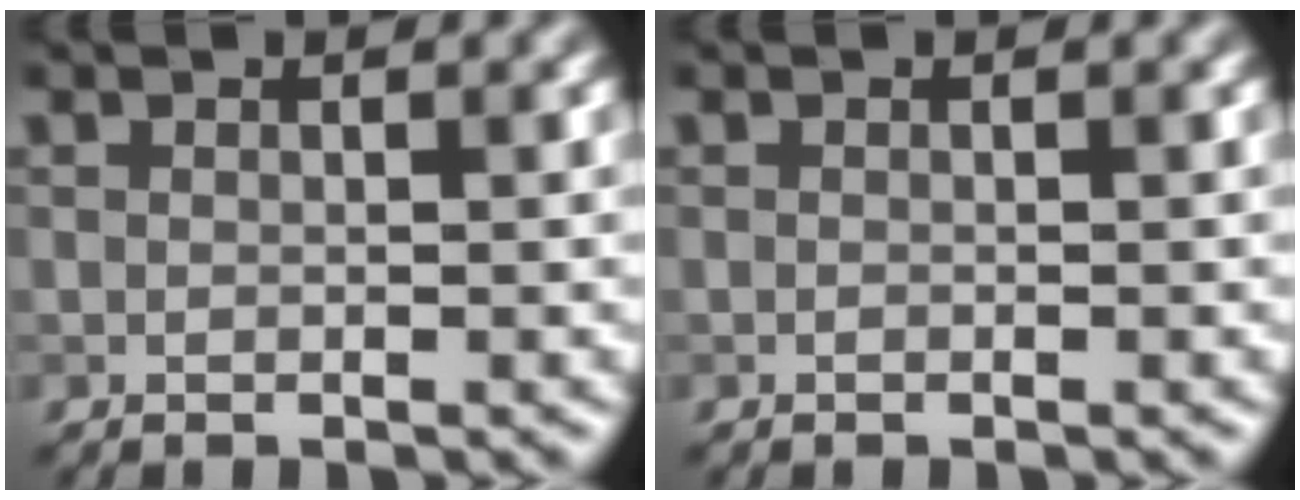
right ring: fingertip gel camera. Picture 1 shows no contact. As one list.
[{"total": 0.0}]